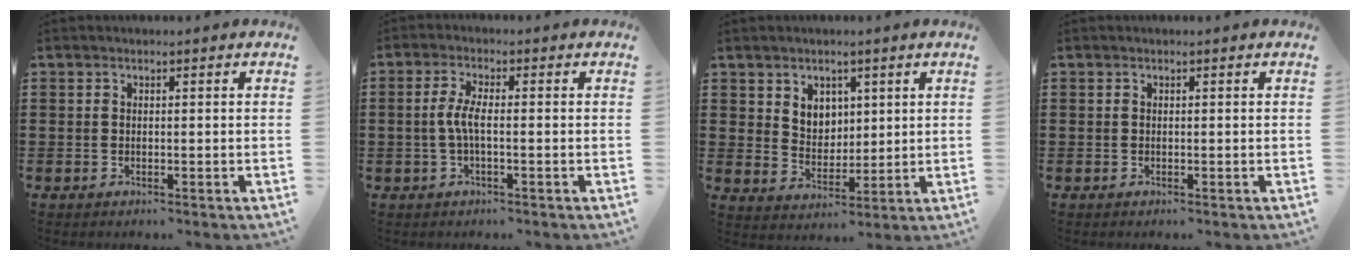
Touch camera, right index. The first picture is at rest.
{"total": 3.8, "force": [-0.6, 0.8, 3.6], "torque": [-0.089, -0.006, -0.020]}
{"total": 4.5, "force": [2.8, 3.4, 0.8], "torque": [-0.026, 0.002, 0.049]}
{"total": 0.0}